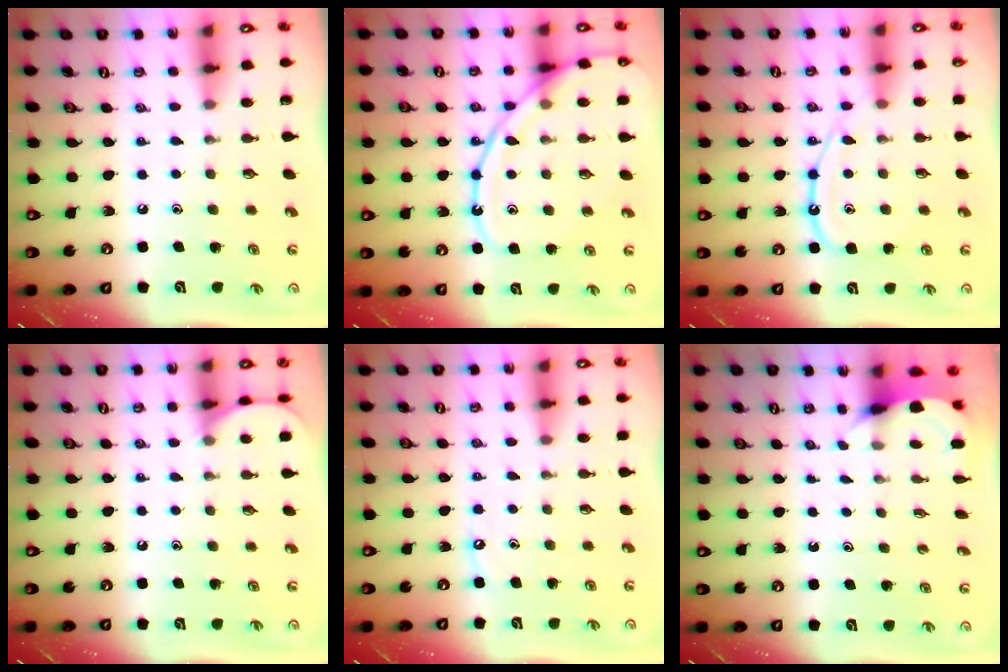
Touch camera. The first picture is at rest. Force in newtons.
{"total": 13.4, "press": 13.3, "slide": 1.3}
{"total": 13.1, "press": 13.0, "slide": 1.3}
{"total": 4.7, "press": 4.6, "slide": 0.6}
{"total": 2.6, "press": 2.6, "slide": 0.4}
{"total": 5.2, "press": 5.2, "slide": 0.1}